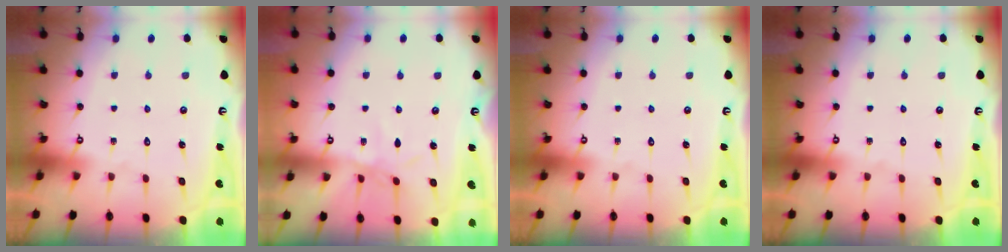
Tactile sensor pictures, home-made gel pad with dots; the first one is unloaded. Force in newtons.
{"total": 3.1, "press": 3.1, "slide": 0.4}
{"total": 0.0}
{"total": 0.0}